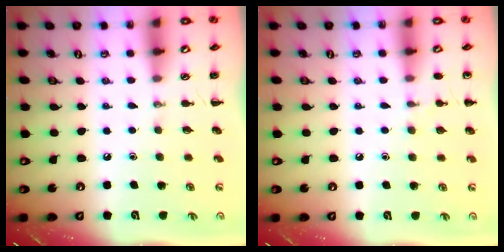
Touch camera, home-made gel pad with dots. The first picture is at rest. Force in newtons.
{"total": 5.9, "press": 5.7, "slide": 1.7}